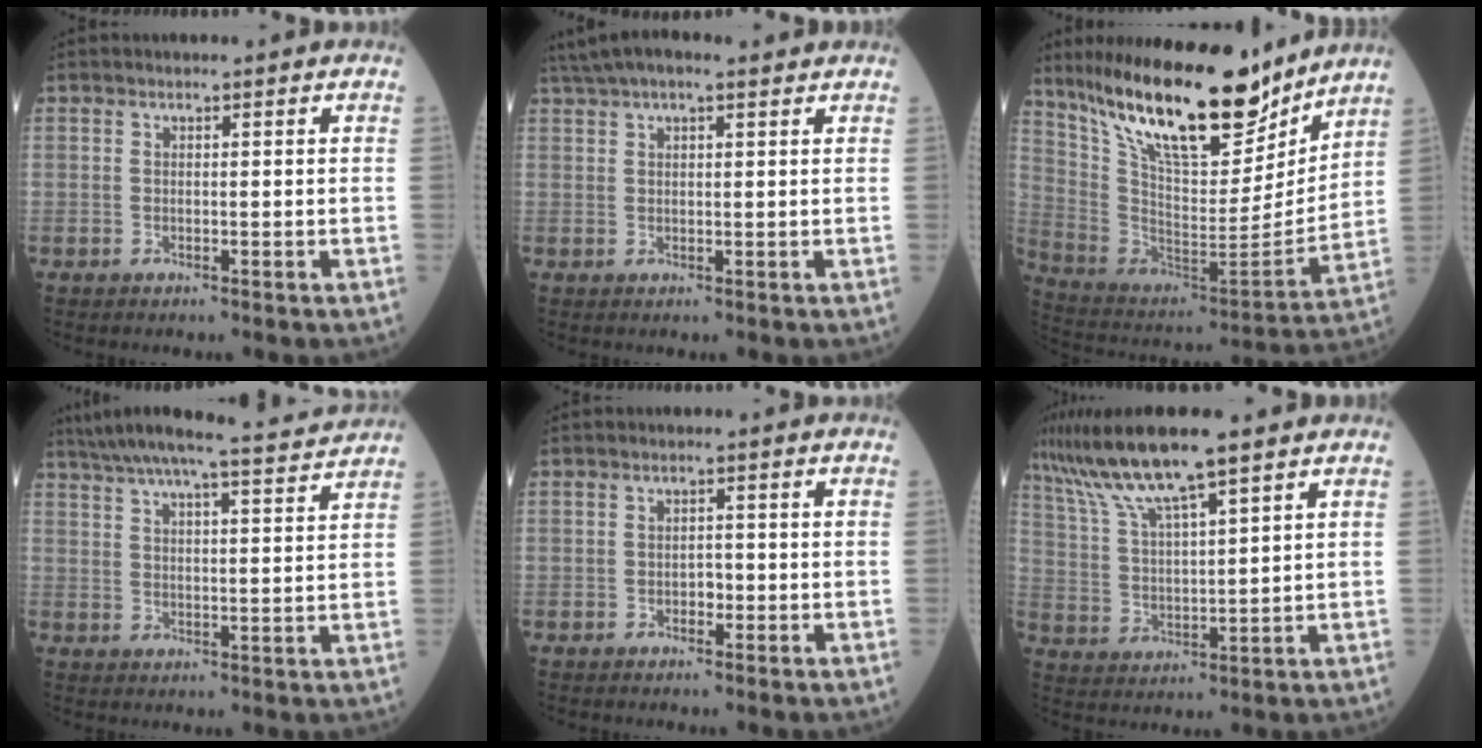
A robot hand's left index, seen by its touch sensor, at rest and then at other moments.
{"total": 7.9, "force": [5.9, 2.0, 4.9], "torque": [-0.087, 0.046, 0.096]}
{"total": 22.6, "force": [17.3, 5.9, 13.3], "torque": [-0.234, -0.025, 0.300]}
{"total": 13.8, "force": [12.9, -0.6, 4.9], "torque": [-0.092, -0.009, 0.178]}
{"total": 1.7, "force": [-1.2, 0.9, 0.8], "torque": [-0.008, -0.001, -0.022]}
{"total": 11.3, "force": [8.2, 0.7, 7.7], "torque": [-0.159, 0.012, 0.156]}